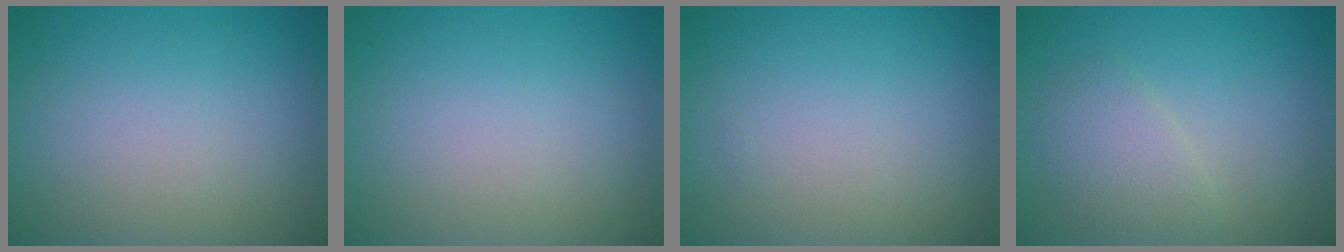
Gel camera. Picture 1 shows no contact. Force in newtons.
{"total": 0.0}
{"total": 0.0}
{"total": 2.4, "press": 2.4, "slide": 0.2}